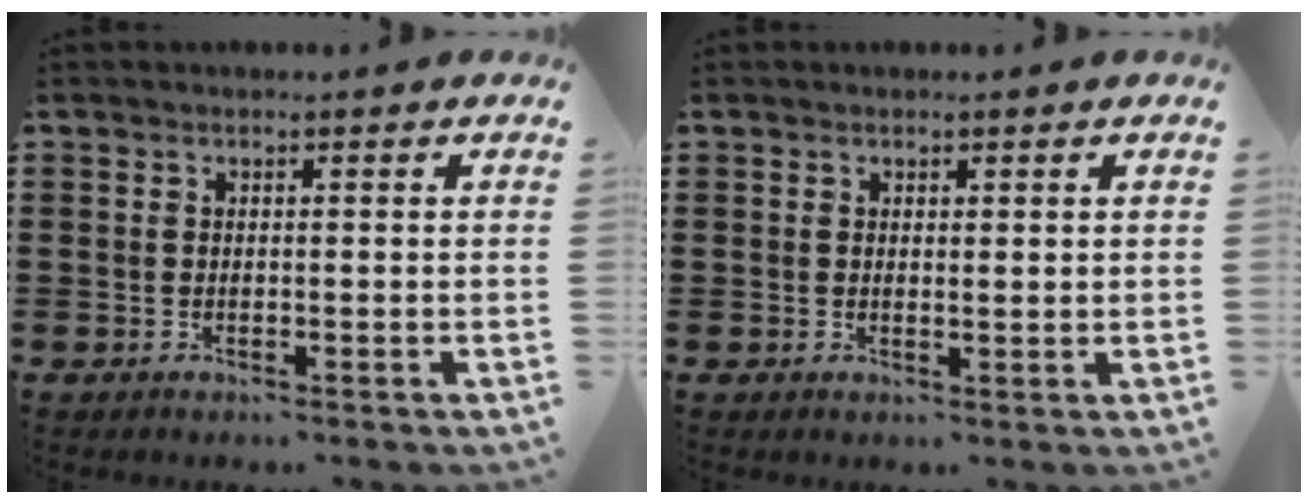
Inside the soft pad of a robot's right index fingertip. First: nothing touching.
{"total": 0.7, "force": [0.5, 0.3, 0.5], "torque": [-0.009, 0.001, 0.009]}